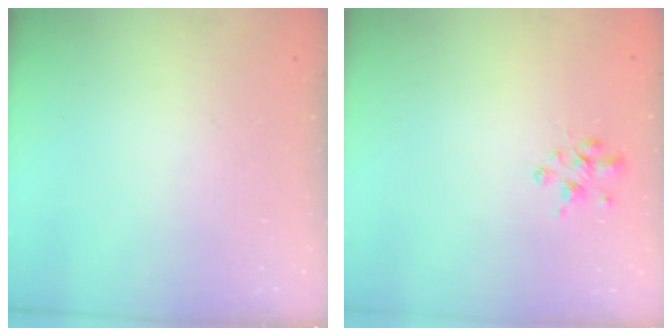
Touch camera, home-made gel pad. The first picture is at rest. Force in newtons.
{"total": 2.5, "press": 2.5, "slide": 0.5}